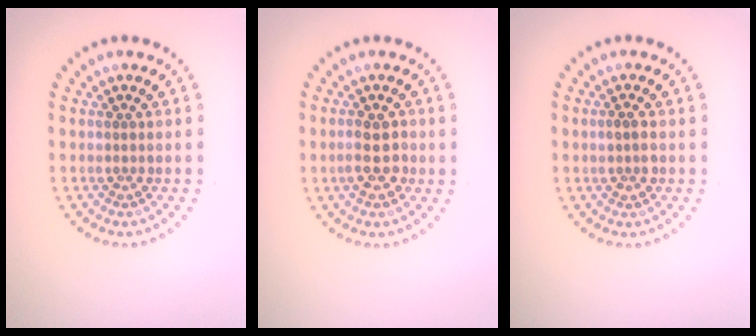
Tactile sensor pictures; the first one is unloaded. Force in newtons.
{"total": 2.8, "press": 2.8, "slide": 0.4}
{"total": 1.4, "press": 1.4, "slide": 0.3}